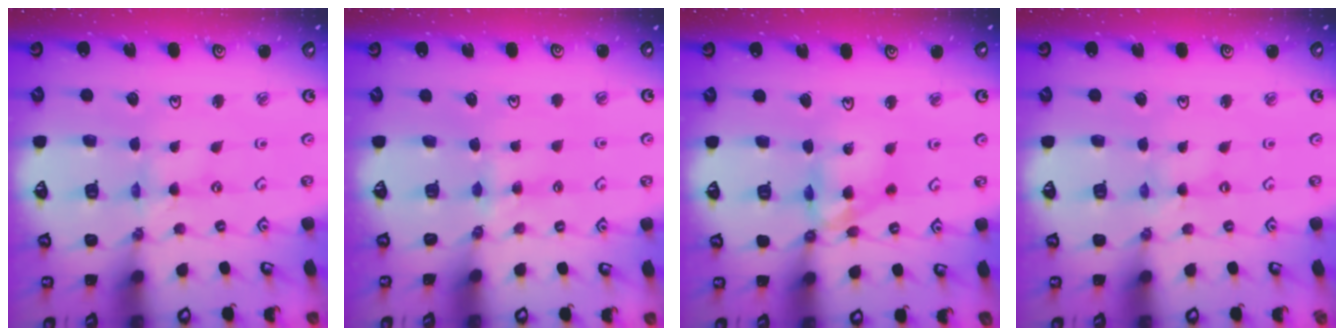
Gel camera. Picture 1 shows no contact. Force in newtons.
{"total": 3.2, "press": 3.2, "slide": 0.4}
{"total": 12.3, "press": 12.0, "slide": 2.7}
{"total": 0.5, "press": 0.5, "slide": 0.1}